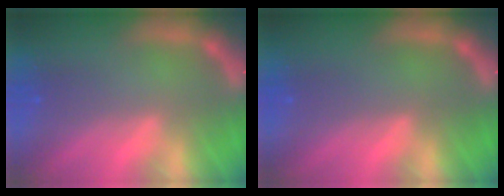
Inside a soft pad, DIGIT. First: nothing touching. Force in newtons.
{"total": 0.0}